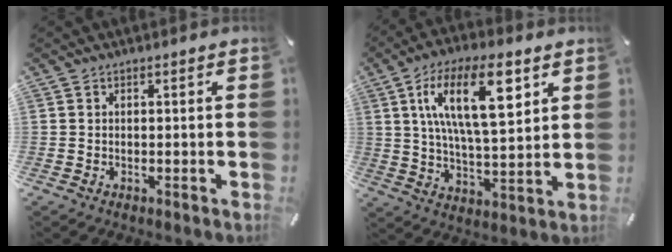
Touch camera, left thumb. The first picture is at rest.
{"total": 18.2, "force": [7.6, 7.1, 14.9], "torque": [-0.270, -0.009, 0.118]}